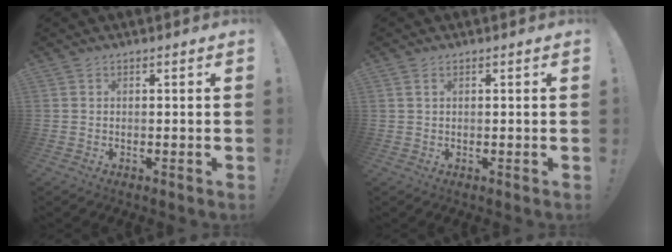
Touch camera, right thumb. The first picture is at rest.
{"total": 1.2, "force": [0.6, 0.6, 0.9], "torque": [-0.019, 0.002, 0.010]}